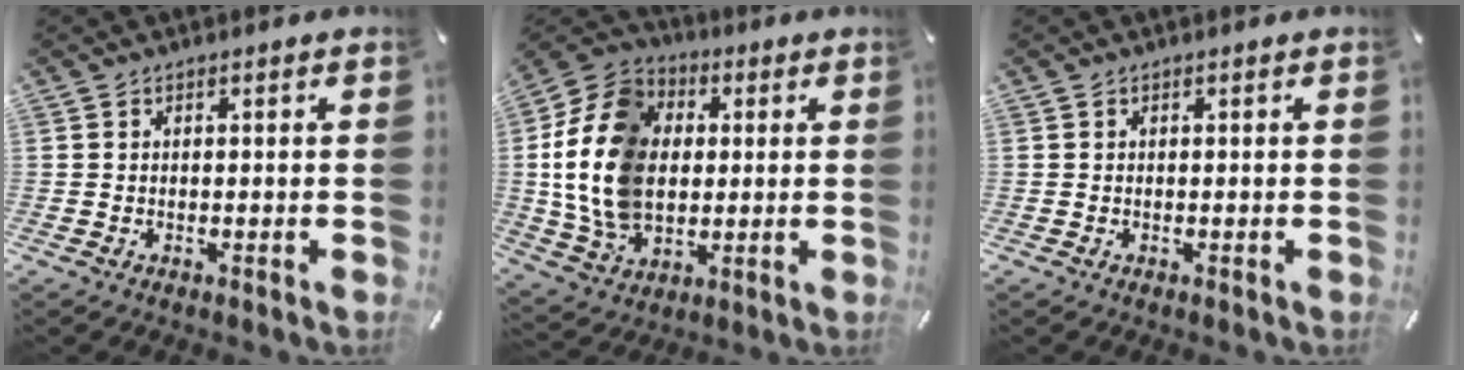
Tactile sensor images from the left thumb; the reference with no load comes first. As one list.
[{"total": 17.9, "force": [0.6, 14.3, 10.7], "torque": [-0.264, 0.007, 0.010]}, {"total": 0.0}]